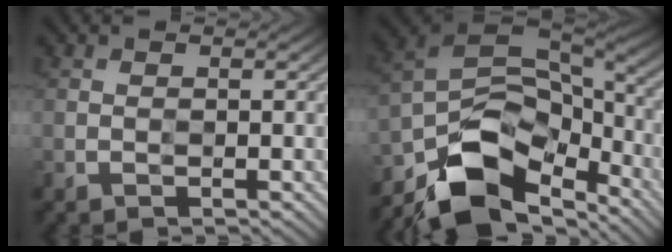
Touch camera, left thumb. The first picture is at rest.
{"total": 12.5, "force": [-8.5, 6.1, 6.9], "torque": [-0.137, -0.006, -0.165]}